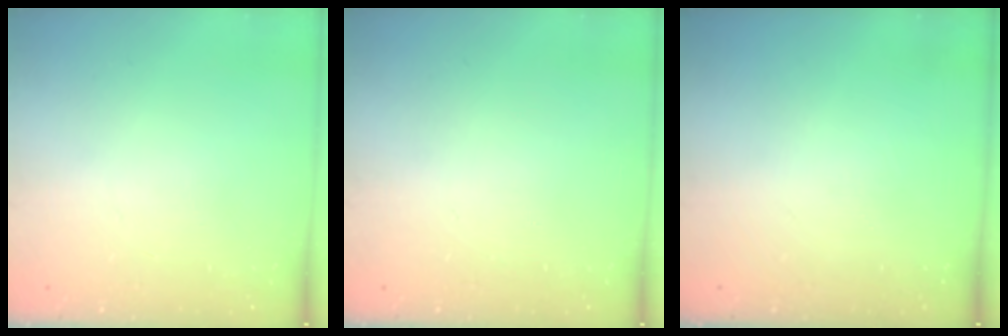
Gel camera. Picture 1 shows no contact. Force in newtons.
{"total": 0.0}
{"total": 0.0}